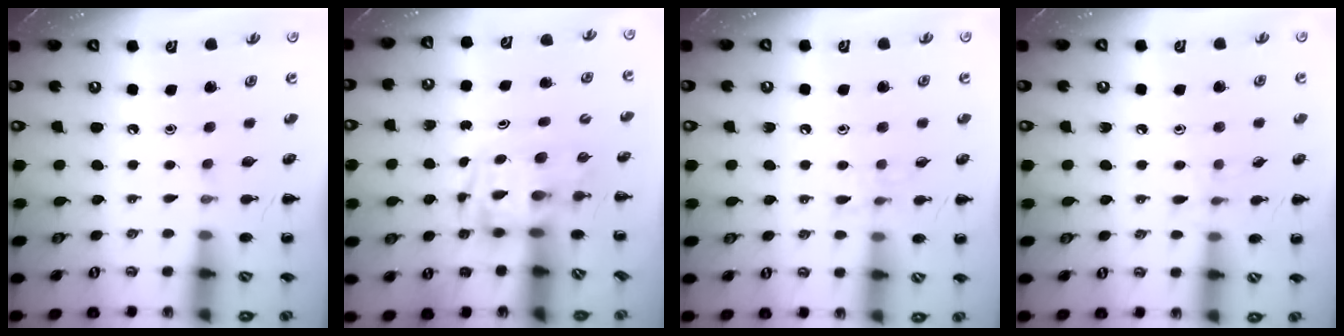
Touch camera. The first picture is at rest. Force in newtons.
{"total": 3.3, "press": 3.3, "slide": 0.6}
{"total": 5.8, "press": 5.7, "slide": 1.0}
{"total": 6.7, "press": 6.4, "slide": 2.0}